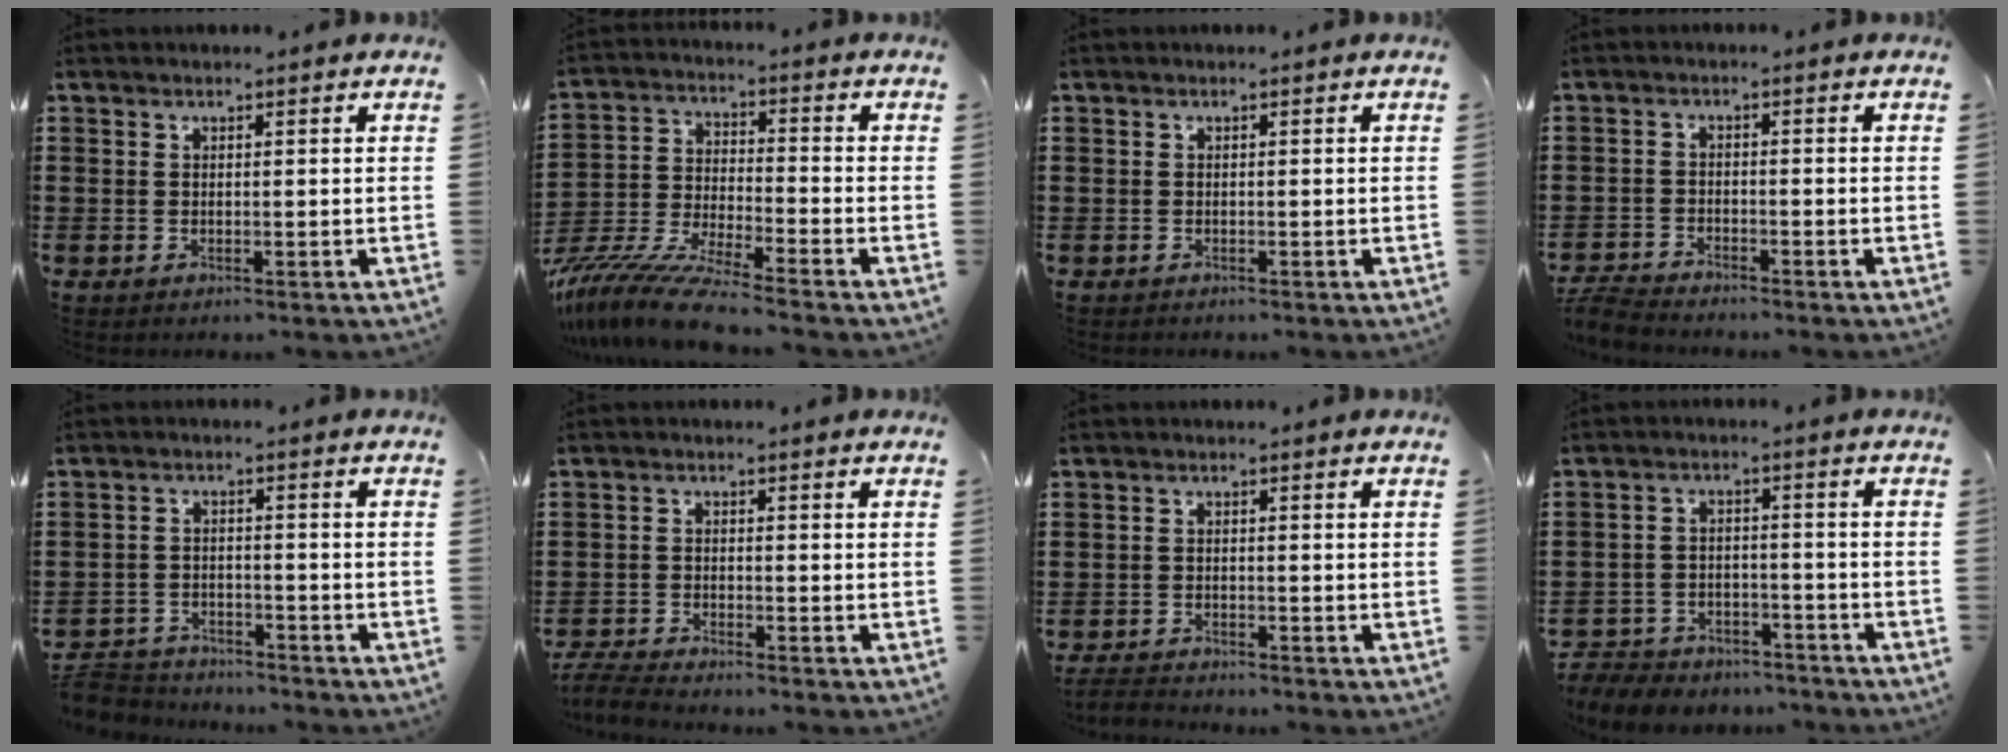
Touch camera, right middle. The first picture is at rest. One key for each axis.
{"total": 9.0, "fx": -8.4, "fy": -0.3, "fz": 3.3, "tx": -0.072, "ty": -0.006, "tz": -0.168}
{"total": 0.5, "fx": -0.4, "fy": 0.4, "fz": -0.1, "tx": 0.001, "ty": 0.003, "tz": -0.009}
{"total": 3.8, "fx": -3.7, "fy": 0.3, "fz": 0.8, "tx": -0.035, "ty": -0.008, "tz": -0.081}
{"total": 4.4, "fx": -4.3, "fy": 0.9, "fz": 0.2, "tx": -0.020, "ty": 0.002, "tz": -0.094}
{"total": 3.4, "fx": -3.4, "fy": 0.1, "fz": 0.8, "tx": -0.028, "ty": -0.007, "tz": -0.072}
{"total": 2.4, "fx": -2.4, "fy": 0.2, "fz": 0.2, "tx": -0.008, "ty": -0.001, "tz": -0.051}
{"total": 6.9, "fx": -6.7, "fy": 1.4, "fz": 0.7, "tx": -0.021, "ty": 0.014, "tz": -0.136}